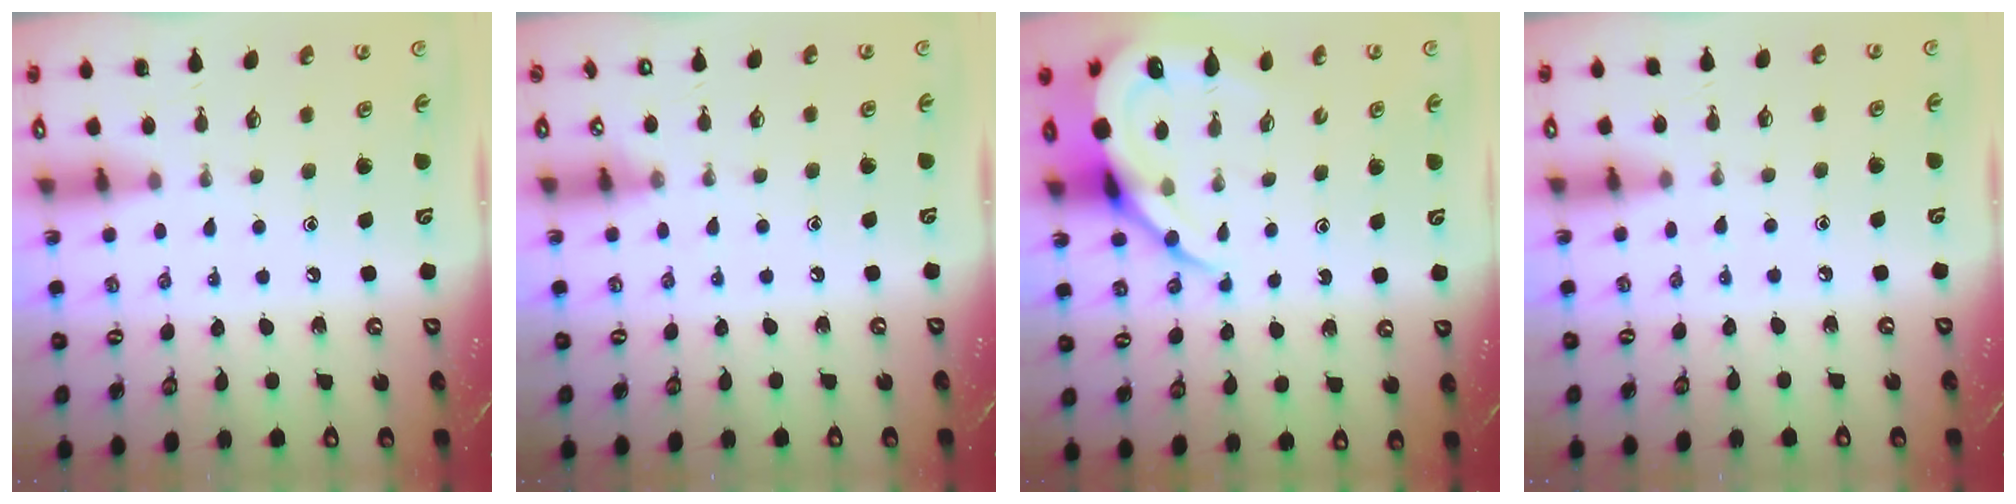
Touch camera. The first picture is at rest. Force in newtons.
{"total": 3.0, "press": 2.9, "slide": 0.4}
{"total": 10.9, "press": 10.8, "slide": 1.2}
{"total": 3.5, "press": 3.4, "slide": 0.5}